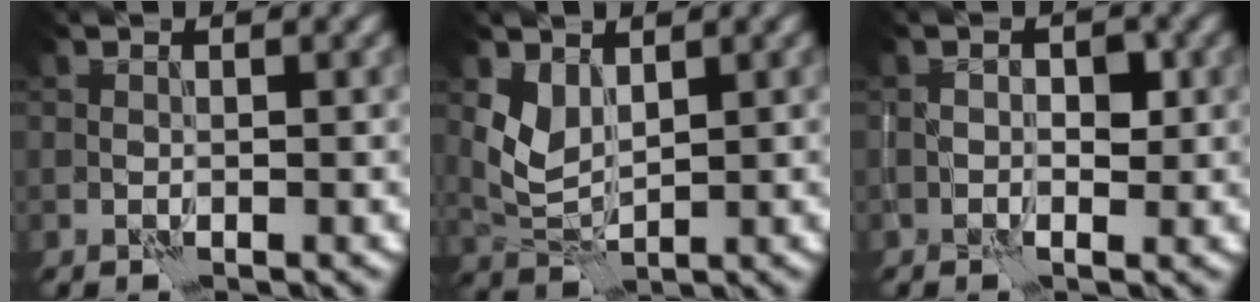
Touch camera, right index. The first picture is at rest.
{"total": 2.5, "force": [2.0, 0.9, 1.1], "torque": [-0.029, -0.007, 0.049]}
{"total": 1.1, "force": [0.0, 0.6, 0.9], "torque": [-0.008, 0.001, -0.001]}